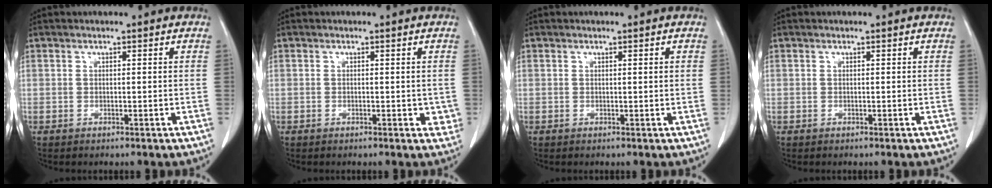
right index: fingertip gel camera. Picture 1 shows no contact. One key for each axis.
{"total": 2.2, "fx": -0.3, "fy": 1.3, "fz": 1.8, "tx": -0.010, "ty": 0.001, "tz": -0.004}
{"total": 0.6, "fx": 0.2, "fy": 0.0, "fz": 0.5, "tx": -0.010, "ty": 0.001, "tz": 0.003}
{"total": 0.0}